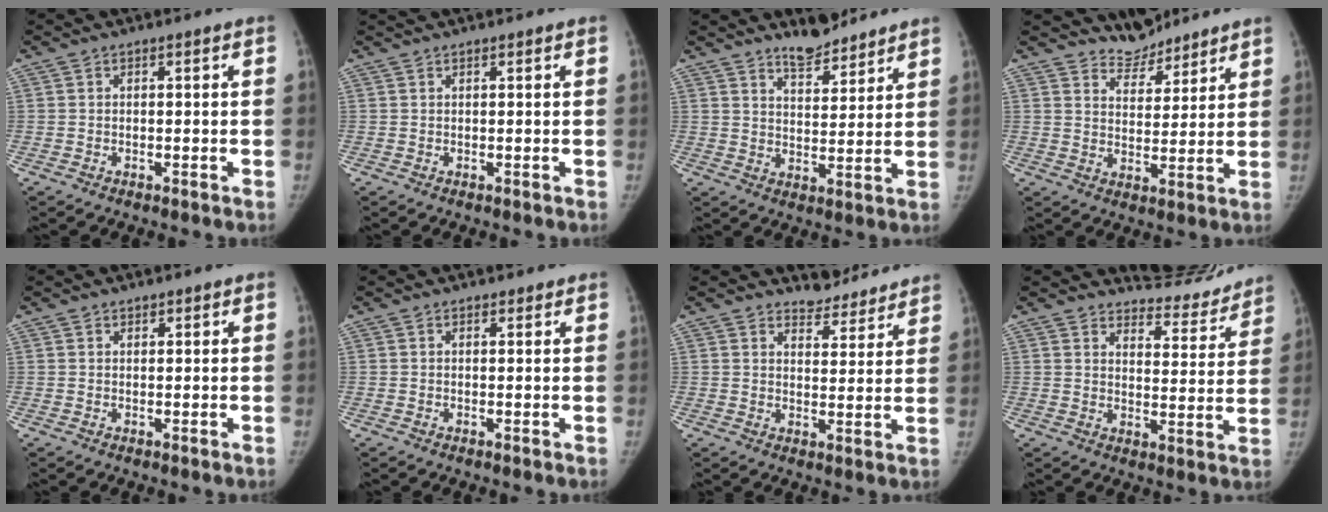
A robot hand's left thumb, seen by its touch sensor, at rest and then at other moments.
{"total": 2.0, "force": [1.7, 0.3, 1.1], "torque": [-0.013, 0.023, 0.027]}
{"total": 7.3, "force": [6.4, 2.3, 2.7], "torque": [-0.023, -0.049, 0.108]}
{"total": 6.6, "force": [6.2, 2.3, 0.4], "torque": [0.018, -0.049, 0.111]}
{"total": 0.9, "force": [0.7, 0.5, 0.2], "torque": [0.006, -0.005, 0.009]}
{"total": 0.9, "force": [0.8, 0.5, 0.2], "torque": [0.002, -0.006, 0.010]}
{"total": 6.3, "force": [6.0, 1.8, -0.3], "torque": [0.027, -0.051, 0.082]}
{"total": 11.5, "force": [11.1, 2.8, 0.6], "torque": [0.030, -0.092, 0.141]}